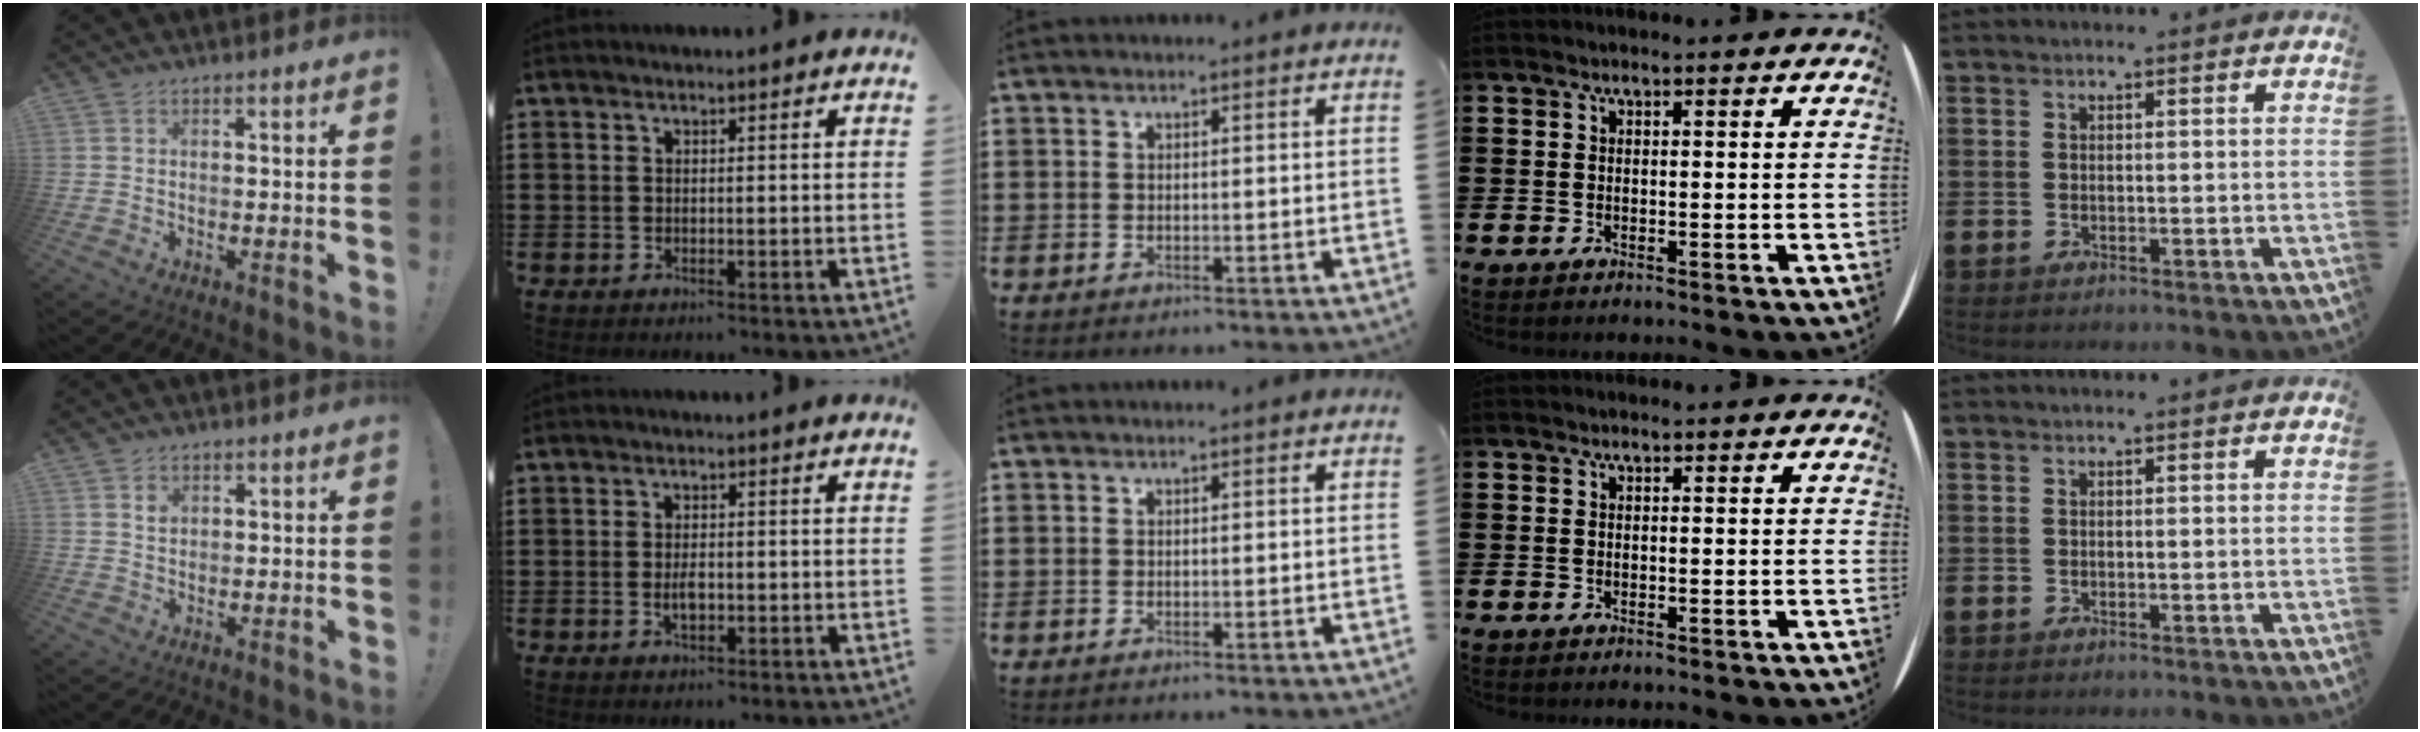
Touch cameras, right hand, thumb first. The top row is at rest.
{"thumb": {"total": 1.5, "force": [0.8, 1.2, 0.5], "torque": [0.003, -0.005, 0.014]}, "index": {"total": 2.5, "force": [-0.5, 1.1, 2.2], "torque": [-0.042, 0.001, -0.009]}}